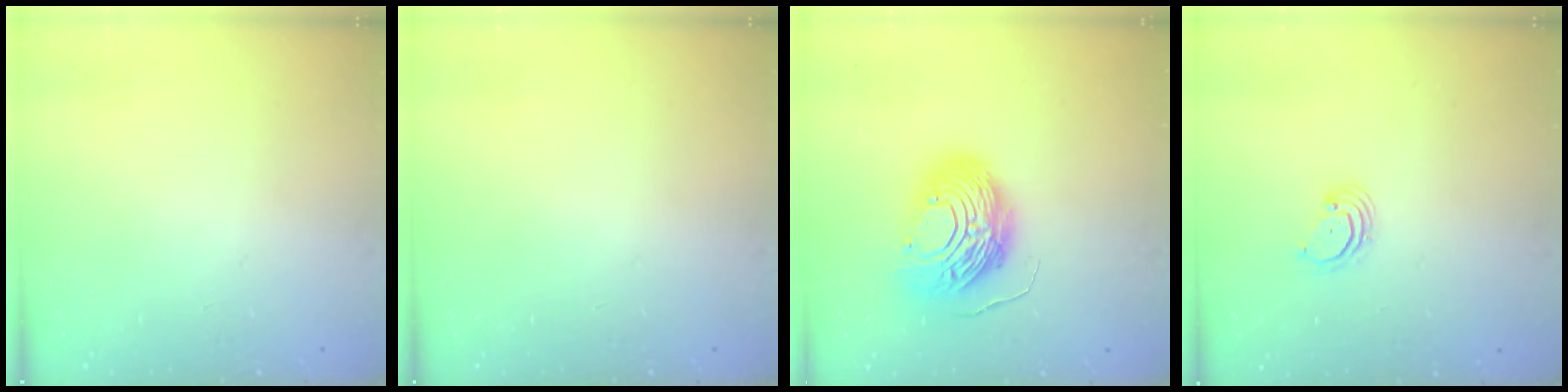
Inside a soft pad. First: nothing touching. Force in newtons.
{"total": 0.0}
{"total": 16.1, "press": 16.0, "slide": 1.6}
{"total": 3.0, "press": 3.0, "slide": 0.3}